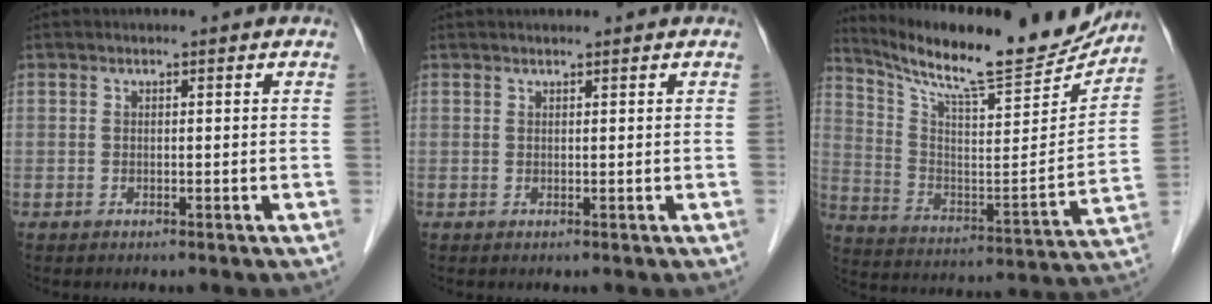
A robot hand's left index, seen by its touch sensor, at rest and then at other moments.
{"total": 1.1, "force": [1.0, 0.0, 0.4], "torque": [-0.007, 0.011, 0.021]}
{"total": 23.0, "force": [20.8, 2.5, 9.5], "torque": [-0.165, -0.049, 0.310]}